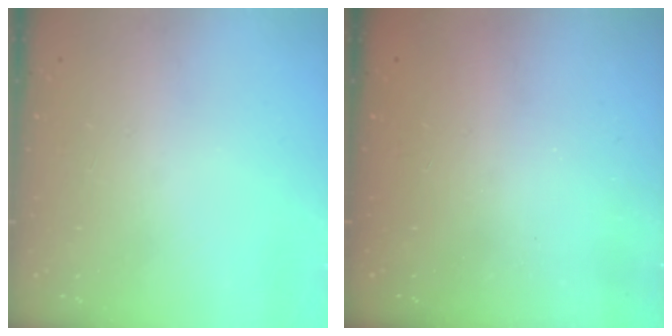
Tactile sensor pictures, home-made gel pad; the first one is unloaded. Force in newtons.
{"total": 2.3, "press": 2.1, "slide": 0.8}